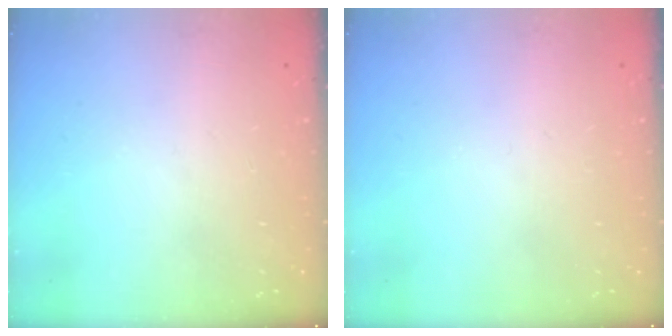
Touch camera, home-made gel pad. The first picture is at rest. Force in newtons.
{"total": 0.0}